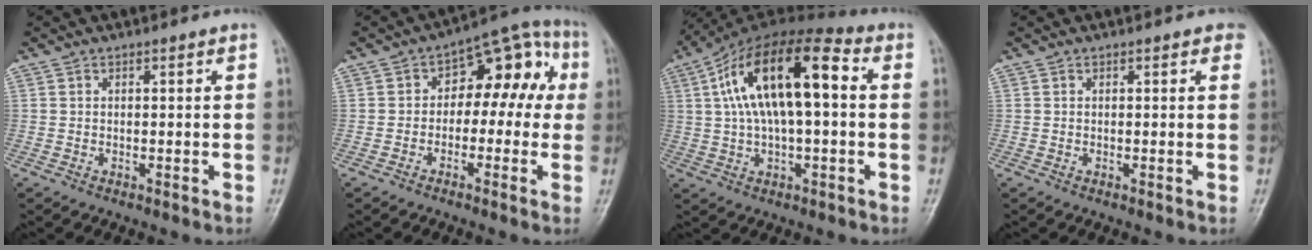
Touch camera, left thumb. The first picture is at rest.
{"total": 11.9, "force": [0.5, 7.5, 9.1], "torque": [-0.067, 0.053, -0.009]}
{"total": 17.9, "force": [3.1, 7.6, 15.9], "torque": [-0.280, 0.037, 0.043]}
{"total": 1.5, "force": [0.8, 0.7, 1.0], "torque": [-0.001, 0.000, 0.004]}